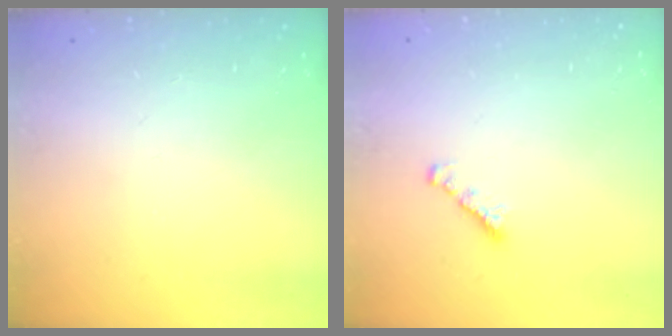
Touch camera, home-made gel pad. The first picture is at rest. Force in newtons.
{"total": 1.7, "press": 1.6, "slide": 0.5}